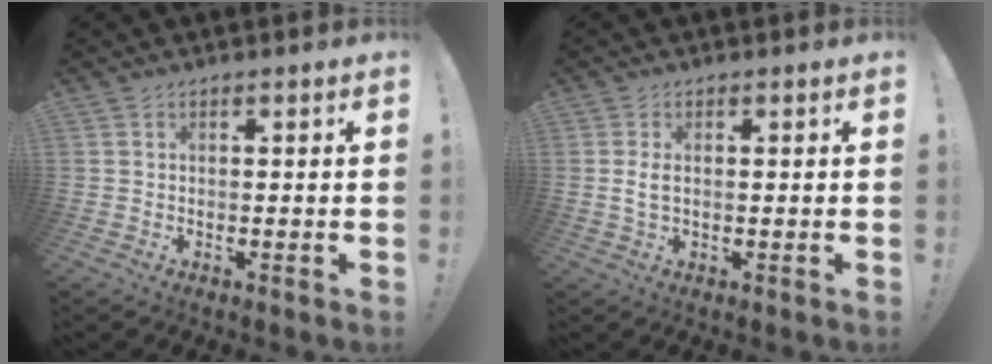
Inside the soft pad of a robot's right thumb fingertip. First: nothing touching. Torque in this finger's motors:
{"motor_torque": [-0.14, 0.08, 0.28, -0.27, 0.18]}